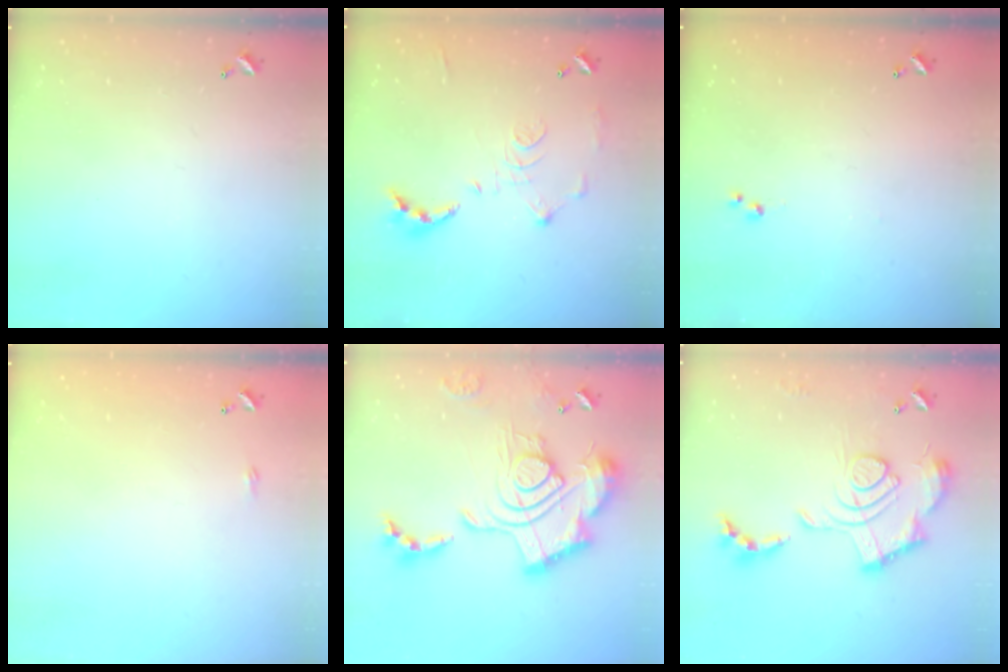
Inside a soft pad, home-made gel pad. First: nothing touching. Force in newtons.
{"total": 10.7, "press": 10.6, "slide": 0.5}
{"total": 3.0, "press": 3.0, "slide": 0.4}
{"total": 2.2, "press": 2.1, "slide": 0.4}
{"total": 3.0, "press": 2.4, "slide": 1.8}
{"total": 2.4, "press": 1.9, "slide": 1.5}